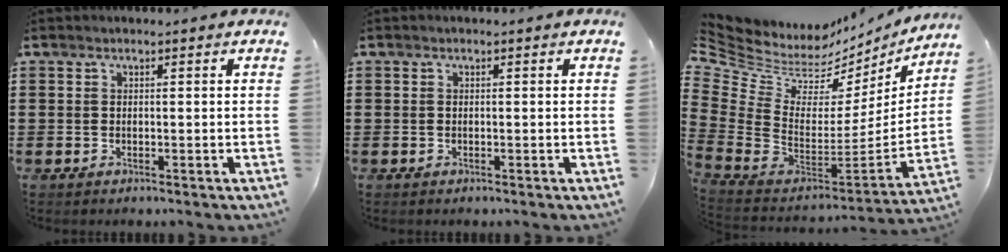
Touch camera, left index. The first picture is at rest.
{"total": 0.0}
{"total": 6.1, "force": [5.1, 2.9, 1.4], "torque": [-0.084, -0.070, 0.085]}